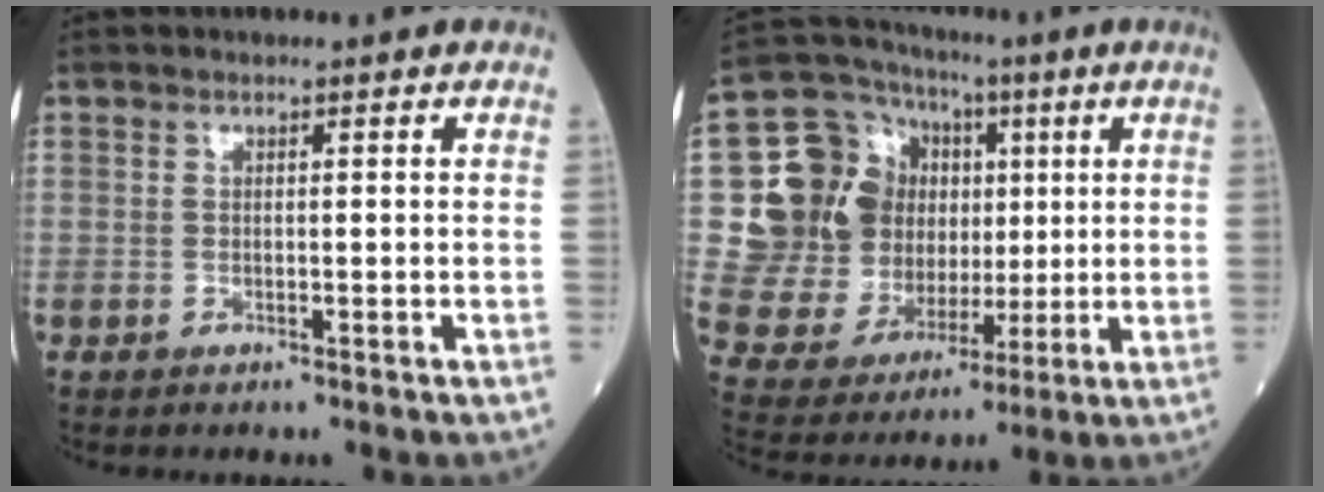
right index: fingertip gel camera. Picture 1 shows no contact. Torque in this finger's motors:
{"motor_torque": [0.33, 0.06, 0.10, 0.05]}